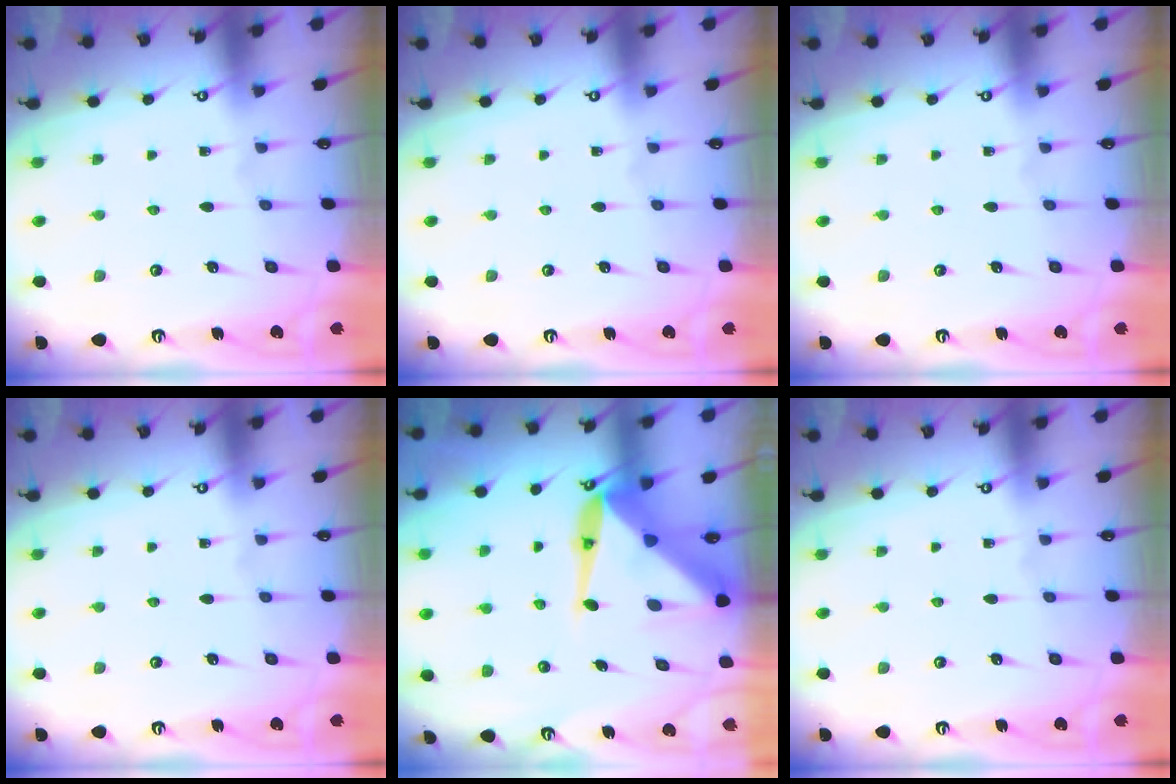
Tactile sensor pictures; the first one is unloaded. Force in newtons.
{"total": 0.0}
{"total": 0.0}
{"total": 0.0}
{"total": 11.1, "press": 11.0, "slide": 1.1}
{"total": 0.0}